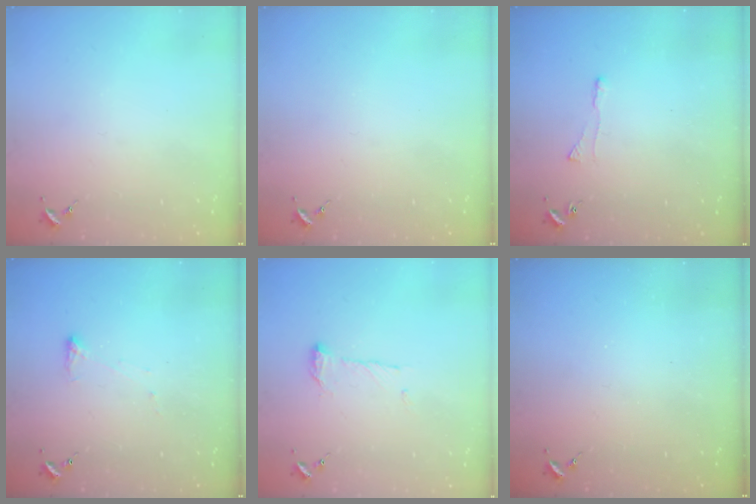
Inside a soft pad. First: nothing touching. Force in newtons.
{"total": 0.0}
{"total": 2.9, "press": 2.9, "slide": 0.6}
{"total": 4.1, "press": 4.1, "slide": 0.8}
{"total": 7.6, "press": 7.5, "slide": 0.4}
{"total": 0.0}